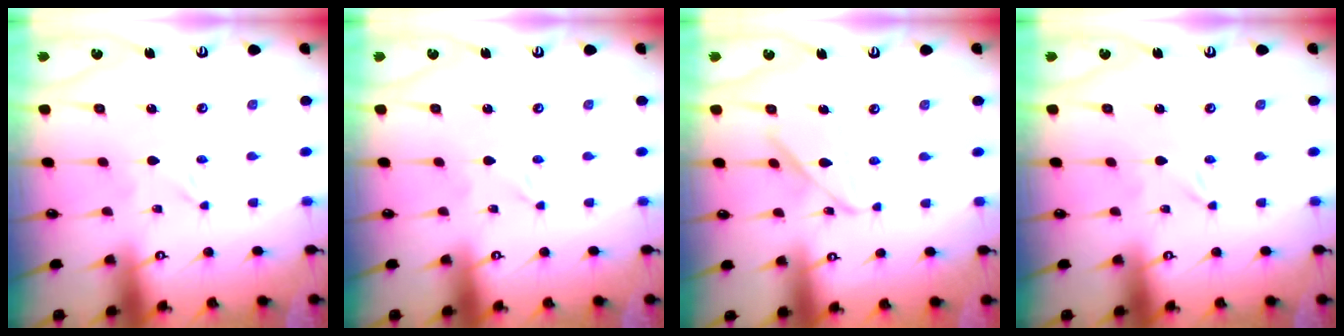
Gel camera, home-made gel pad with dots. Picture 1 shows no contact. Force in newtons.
{"total": 0.0}
{"total": 12.2, "press": 12.2, "slide": 1.2}
{"total": 0.0}